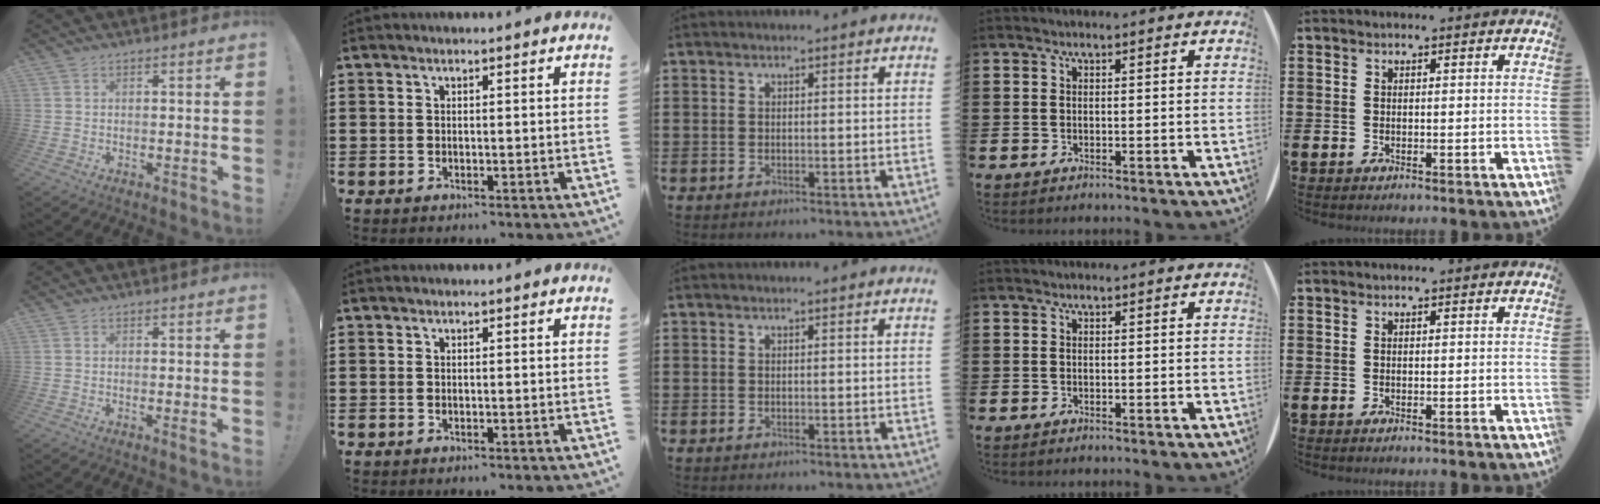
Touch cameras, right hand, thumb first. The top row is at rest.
{"thumb": {"total": 1.1, "force": [0.3, 0.0, 1.1], "torque": [-0.013, -0.004, 0.002]}}